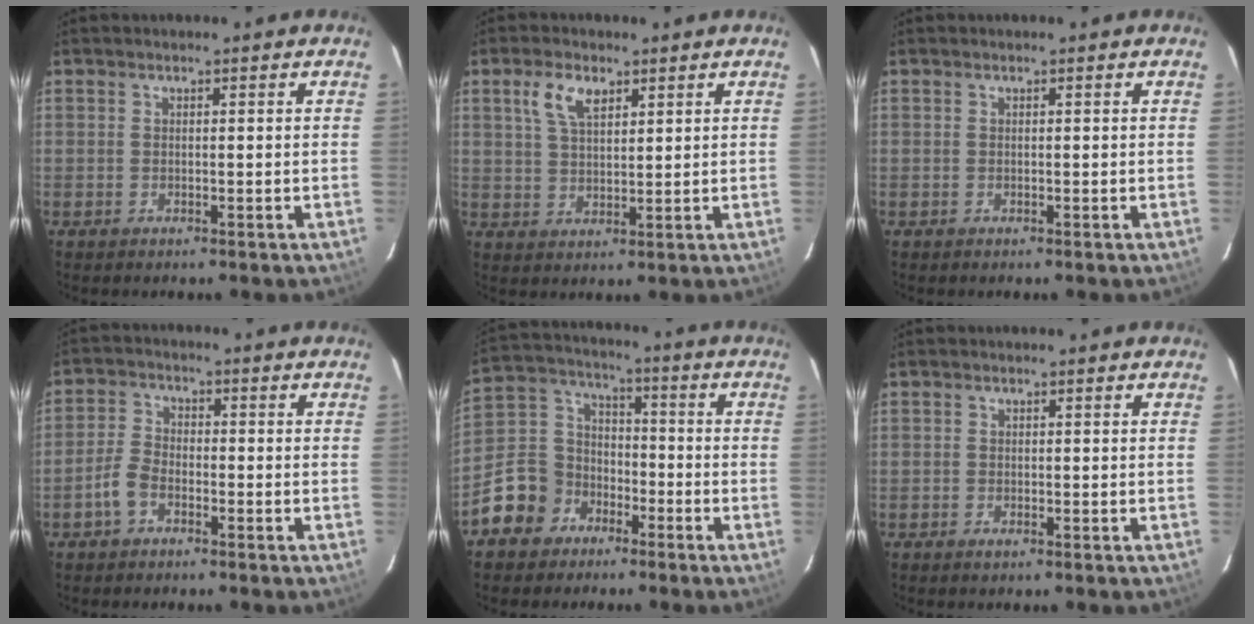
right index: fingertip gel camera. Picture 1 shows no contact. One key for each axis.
{"total": 5.8, "fx": 3.0, "fy": 2.9, "fz": 4.0, "tx": -0.079, "ty": 0.013, "tz": 0.058}
{"total": 0.0}
{"total": 4.3, "fx": -2.5, "fy": 2.4, "fz": 2.4, "tx": -0.061, "ty": 0.010, "tz": -0.051}
{"total": 11.4, "fx": -6.8, "fy": 8.9, "fz": 2.1, "tx": -0.068, "ty": 0.049, "tz": -0.117}
{"total": 0.6, "fx": -0.4, "fy": 0.3, "fz": 0.2, "tx": -0.006, "ty": -0.002, "tz": -0.010}